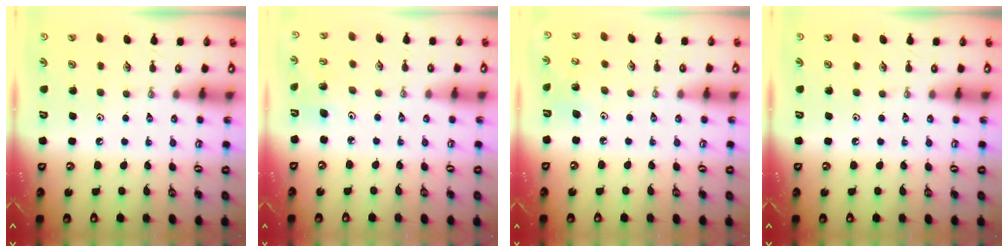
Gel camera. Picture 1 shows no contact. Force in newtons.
{"total": 4.8, "press": 4.7, "slide": 1.0}
{"total": 5.1, "press": 4.7, "slide": 1.9}
{"total": 0.0}